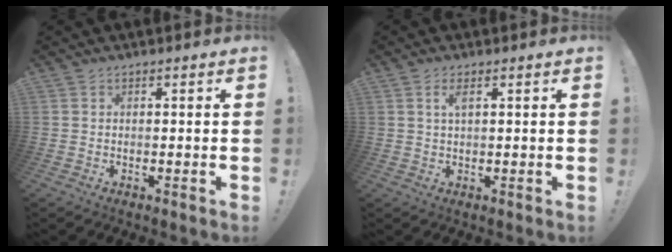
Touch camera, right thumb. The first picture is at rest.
{"total": 2.6, "force": [1.0, 0.7, 2.2], "torque": [-0.043, 0.002, 0.015]}